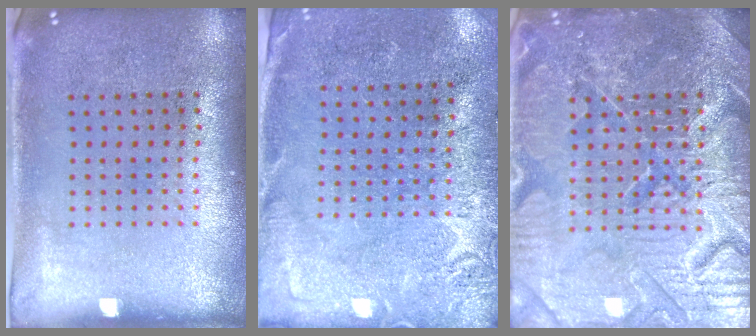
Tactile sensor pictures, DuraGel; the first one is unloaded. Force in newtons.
{"total": 2.7, "press": 2.6, "slide": 0.9}
{"total": 7.9, "press": 7.8, "slide": 1.0}